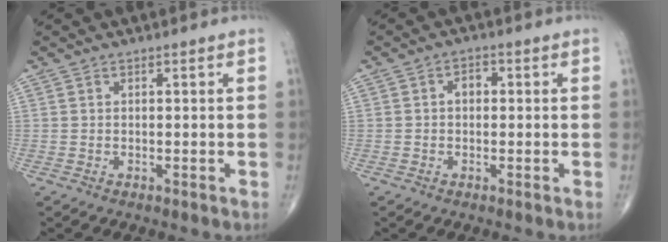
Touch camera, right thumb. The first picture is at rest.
{"total": 2.4, "force": [0.0, 1.7, 1.6], "torque": [-0.017, 0.012, -0.004]}